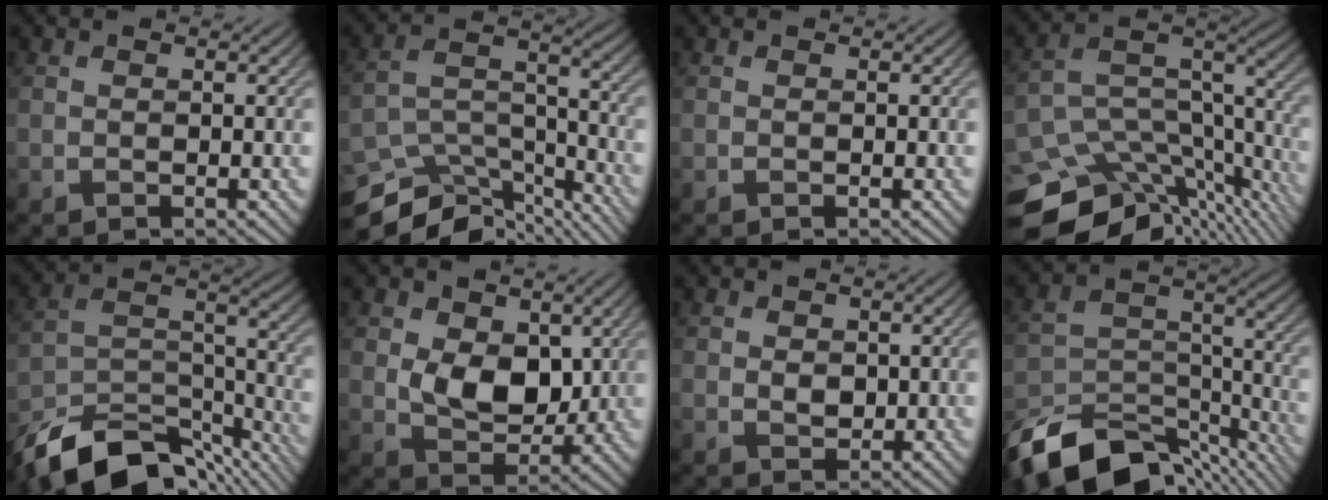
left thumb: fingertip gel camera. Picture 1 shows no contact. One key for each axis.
{"total": 12.1, "fx": -10.3, "fy": 4.1, "fz": 4.7, "tx": -0.100, "ty": -0.008, "tz": -0.166}
{"total": 0.0}
{"total": 13.6, "fx": -9.6, "fy": 6.4, "fz": 7.3, "tx": -0.167, "ty": -0.021, "tz": -0.134}
{"total": 14.8, "fx": -11.9, "fy": 5.7, "fz": 6.7, "tx": -0.141, "ty": -0.007, "tz": -0.199}
{"total": 7.2, "fx": 1.4, "fy": 5.0, "fz": 4.9, "tx": -0.096, "ty": -0.009, "tz": 0.024}
{"total": 1.7, "fx": 0.7, "fy": 1.3, "fz": 0.9, "tx": -0.023, "ty": -0.004, "tz": 0.013}
{"total": 16.3, "fx": -12.6, "fy": 6.9, "fz": 7.7, "tx": -0.179, "ty": -0.023, "tz": -0.192}